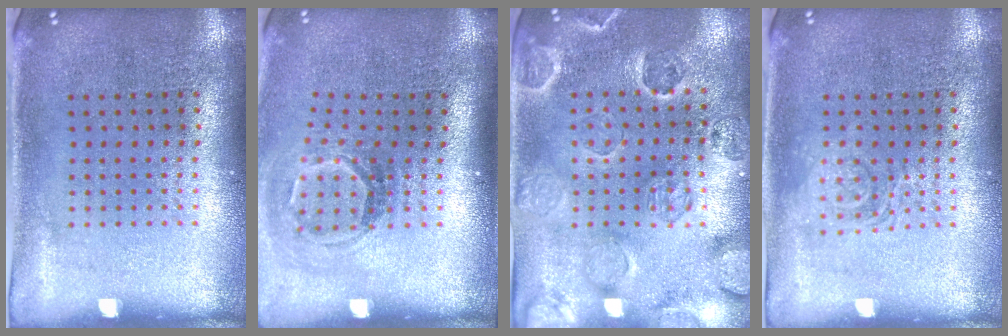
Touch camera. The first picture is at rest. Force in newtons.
{"total": 1.8, "press": 1.2, "slide": 1.4}
{"total": 2.5, "press": 2.3, "slide": 1.0}
{"total": 1.9, "press": 1.9, "slide": 0.3}